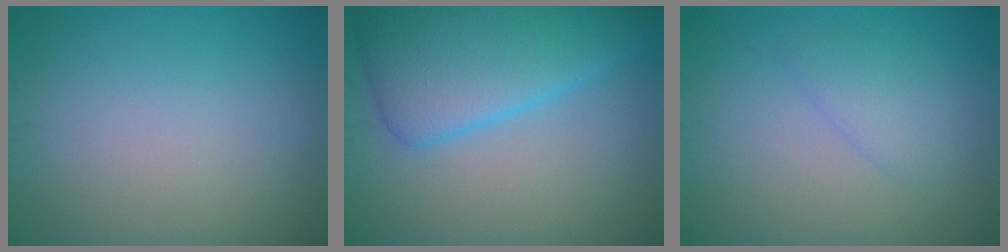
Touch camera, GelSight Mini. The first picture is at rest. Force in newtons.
{"total": 7.5, "press": 7.5, "slide": 0.3}
{"total": 1.9, "press": 1.9, "slide": 0.1}